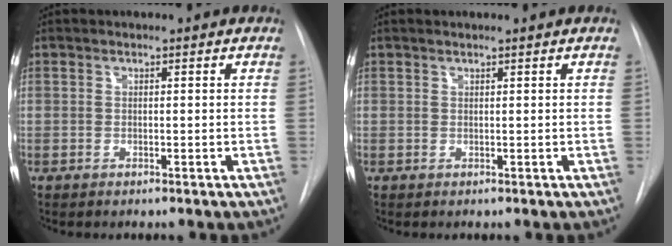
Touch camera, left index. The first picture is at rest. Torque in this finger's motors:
{"motor_torque": [0.11, -0.05, -0.04, 0.01]}